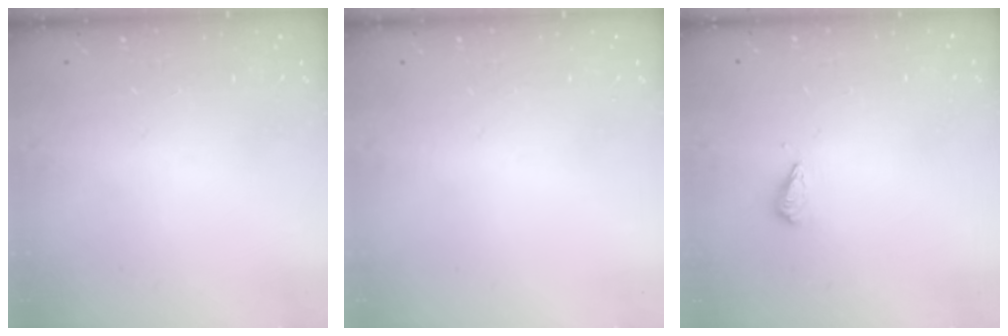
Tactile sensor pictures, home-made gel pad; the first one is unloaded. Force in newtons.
{"total": 0.0}
{"total": 3.6, "press": 3.6, "slide": 0.5}